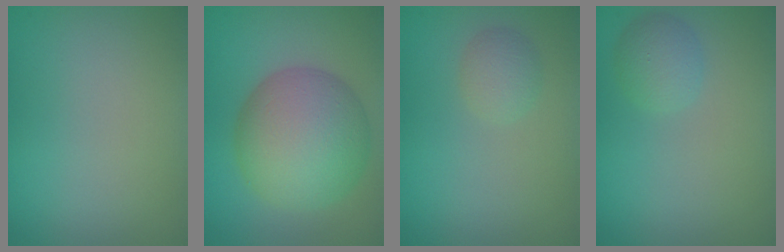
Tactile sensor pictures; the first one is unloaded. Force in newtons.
{"total": 9.7, "press": 9.7, "slide": 0.4}
{"total": 1.6, "press": 1.6, "slide": 0.0}
{"total": 1.8, "press": 1.8, "slide": 0.1}